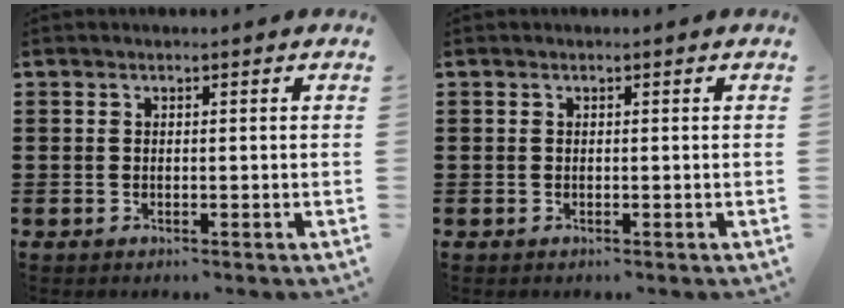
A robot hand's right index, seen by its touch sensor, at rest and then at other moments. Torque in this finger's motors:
{"motor_torque": [-0.05, 0.05, 0.00, 0.00]}